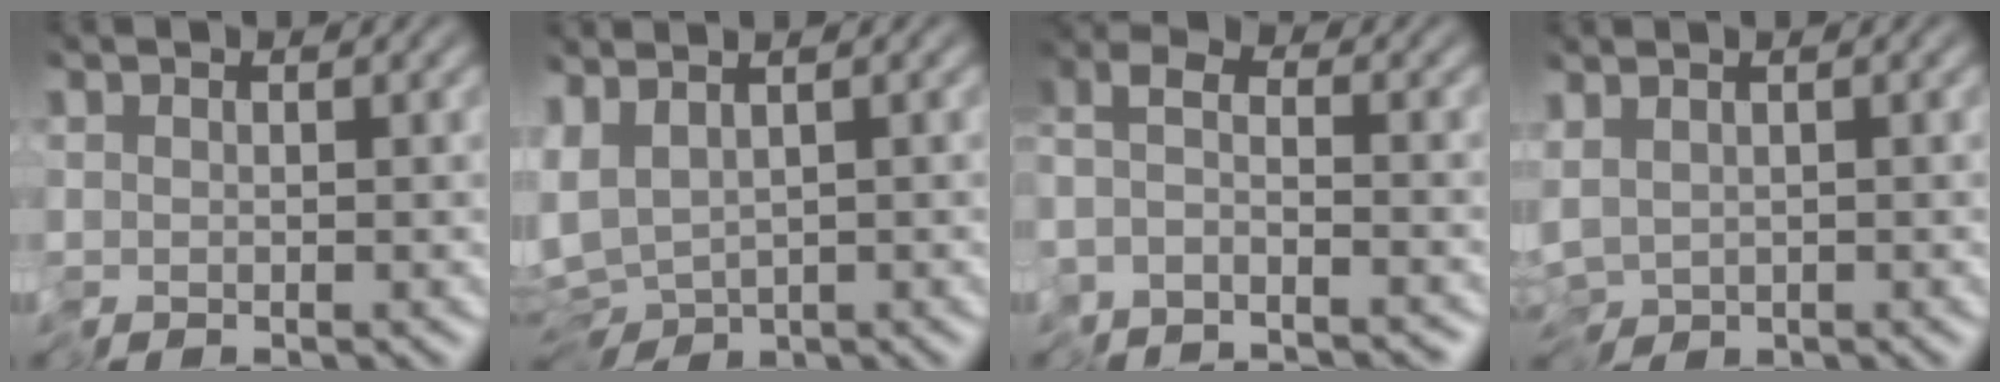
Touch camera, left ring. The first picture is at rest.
{"total": 5.4, "force": [-0.9, 2.6, 4.6], "torque": [-0.082, -0.014, 0.008]}
{"total": 4.0, "force": [-3.3, 1.3, 1.9], "torque": [-0.017, -0.001, -0.069]}
{"total": 3.6, "force": [-0.7, 2.0, 2.9], "torque": [-0.059, -0.005, -0.005]}